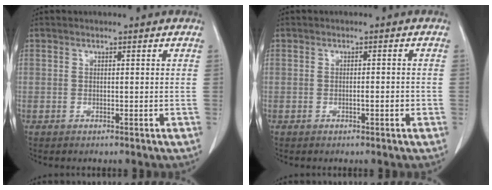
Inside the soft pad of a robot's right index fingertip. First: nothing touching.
{"total": 1.4, "force": [-0.4, 0.3, 1.2], "torque": [-0.018, 0.001, -0.007]}